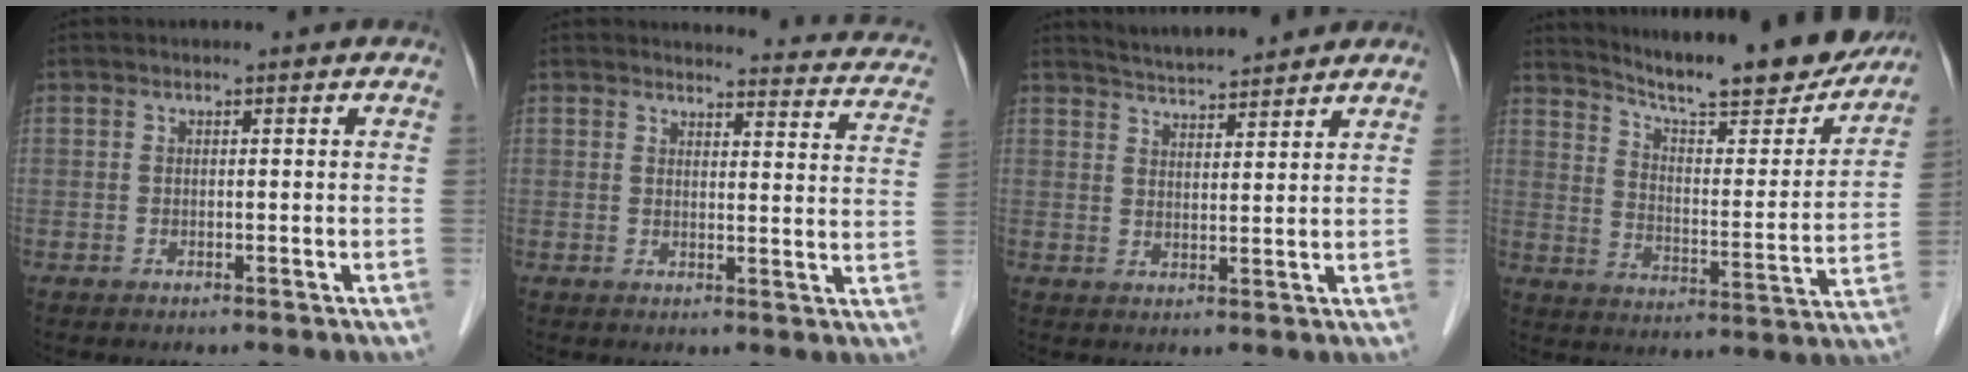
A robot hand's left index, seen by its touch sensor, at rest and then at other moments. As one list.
[{"total": 15.2, "force": [14.5, 3.0, 3.3], "torque": [-0.002, -0.055, 0.127]}, {"total": 7.1, "force": [6.8, 0.4, 2.0], "torque": [-0.042, 0.017, 0.108]}, {"total": 22.2, "force": [20.0, 2.7, 9.3], "torque": [-0.141, -0.042, 0.271]}]